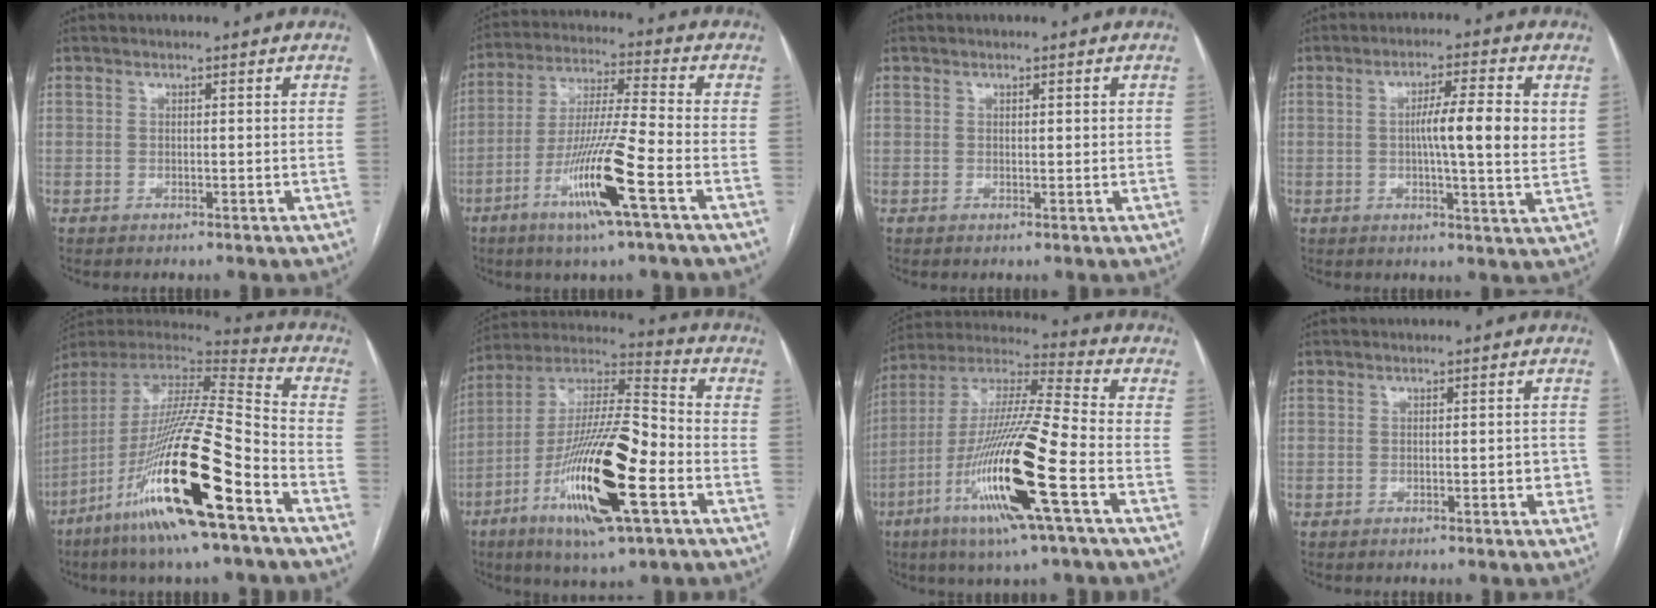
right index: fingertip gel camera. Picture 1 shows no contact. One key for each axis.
{"total": 13.4, "fx": -5.9, "fy": -0.6, "fz": 12.0, "tx": -0.237, "ty": -0.016, "tz": -0.113}
{"total": 0.9, "fx": 0.3, "fy": 0.2, "fz": 0.8, "tx": -0.013, "ty": 0.001, "tz": 0.004}
{"total": 9.2, "fx": 1.4, "fy": 0.5, "fz": 9.0, "tx": -0.141, "ty": 0.004, "tz": 0.015}
{"total": 25.2, "fx": -12.1, "fy": 1.7, "fz": 22.1, "tx": -0.419, "ty": -0.056, "tz": -0.225}
{"total": 21.8, "fx": -8.0, "fy": 3.4, "fz": 20.0, "tx": -0.382, "ty": -0.019, "tz": -0.140}
{"total": 20.5, "fx": -7.5, "fy": 0.4, "fz": 19.1, "tx": -0.396, "ty": -0.026, "tz": -0.146}
{"total": 1.9, "fx": -0.6, "fy": 0.8, "fz": 1.6, "tx": -0.016, "ty": 0.005, "tz": -0.006}